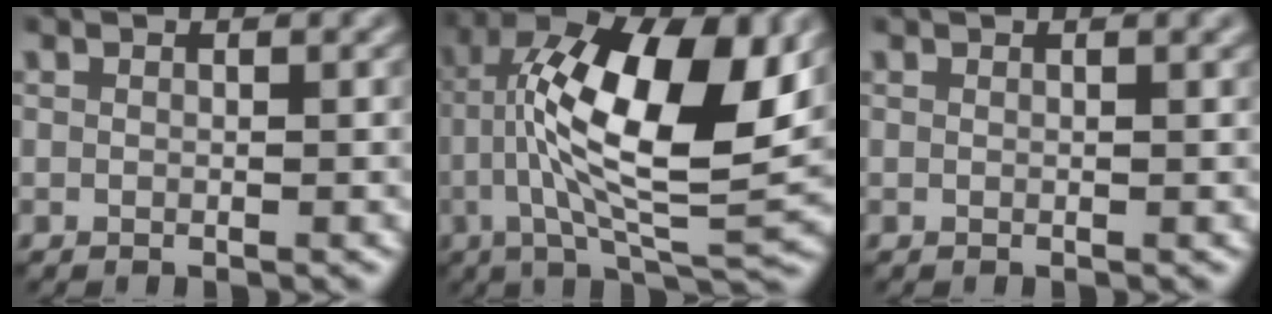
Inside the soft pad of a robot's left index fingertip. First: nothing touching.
{"total": 12.6, "force": [0.9, 4.1, 11.8], "torque": [-0.202, 0.013, 0.012]}
{"total": 1.1, "force": [0.6, 0.3, 0.8], "torque": [-0.004, 0.007, 0.008]}